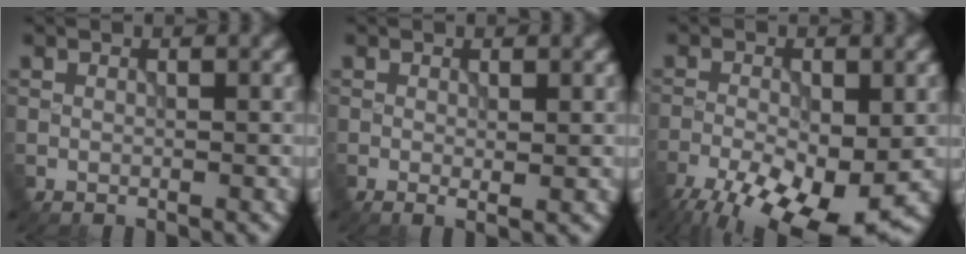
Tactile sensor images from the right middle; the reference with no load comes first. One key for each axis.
{"total": 0.9, "fx": 0.0, "fy": 0.1, "fz": 0.9, "tx": -0.013, "ty": -0.005, "tz": -0.003}
{"total": 11.6, "fx": -6.6, "fy": 4.1, "fz": 8.6, "tx": -0.156, "ty": -0.028, "tz": -0.105}